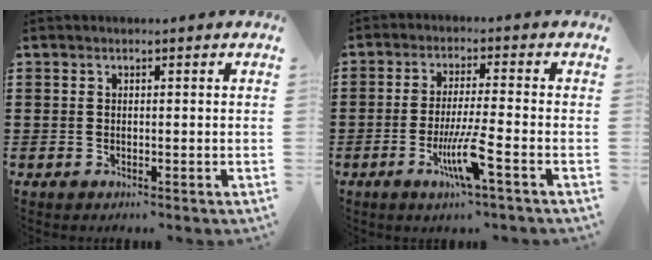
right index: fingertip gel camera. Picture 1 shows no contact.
{"total": 7.3, "force": [-3.2, 0.2, 6.6], "torque": [-0.134, -0.017, -0.060]}